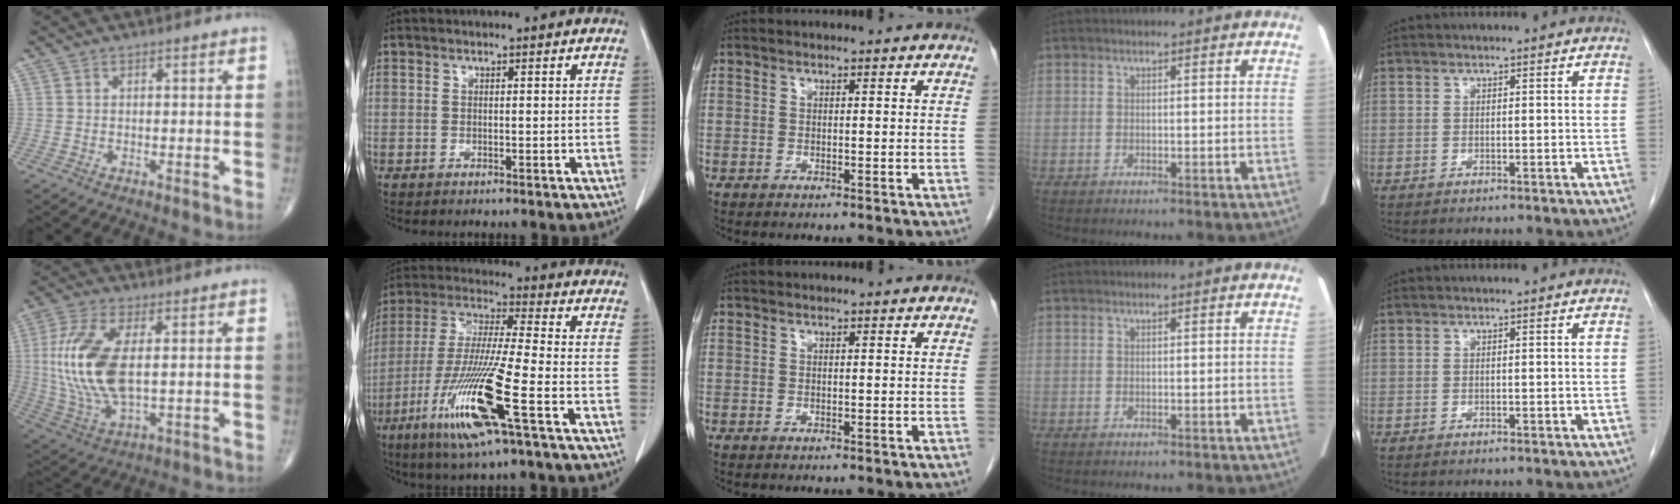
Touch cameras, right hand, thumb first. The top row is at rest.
{"thumb": {"total": 16.3, "force": [1.5, 7.5, 14.4], "torque": [-0.316, -0.008, 0.035]}, "index": {"total": 15.8, "force": [-6.8, -0.1, 14.2], "torque": [-0.298, -0.028, -0.131]}}